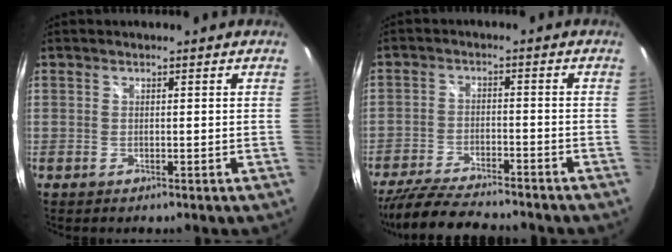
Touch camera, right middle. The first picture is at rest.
{"total": 13.8, "force": [-12.1, 2.4, 6.2], "torque": [-0.143, -0.022, -0.205]}